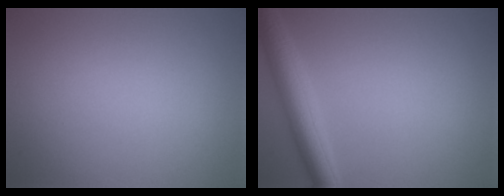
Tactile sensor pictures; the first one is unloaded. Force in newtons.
{"total": 4.2, "press": 4.2, "slide": 0.2}